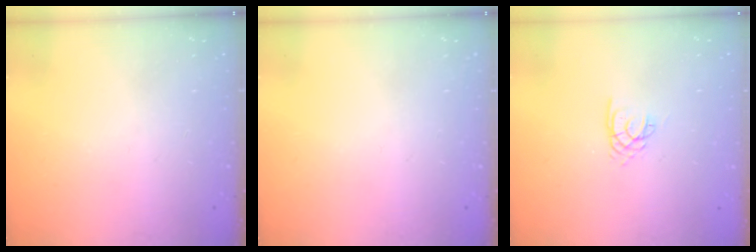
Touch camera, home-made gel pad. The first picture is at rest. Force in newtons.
{"total": 0.0}
{"total": 1.9, "press": 1.8, "slide": 0.3}